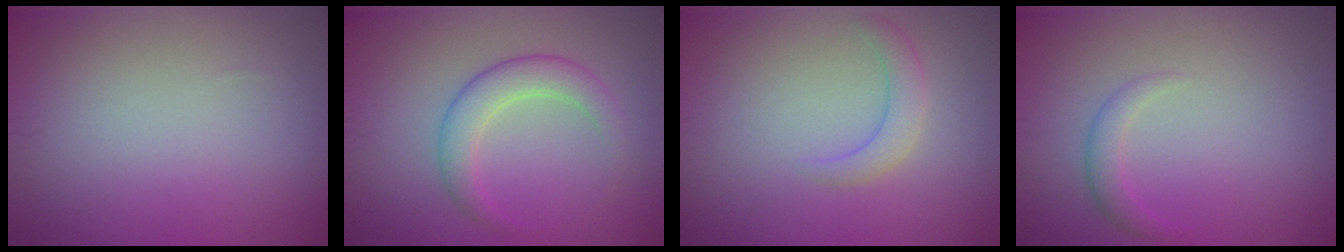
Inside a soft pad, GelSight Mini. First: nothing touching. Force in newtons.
{"total": 3.4, "press": 3.4, "slide": 0.2}
{"total": 2.1, "press": 2.0, "slide": 0.3}
{"total": 1.5, "press": 1.5, "slide": 0.0}